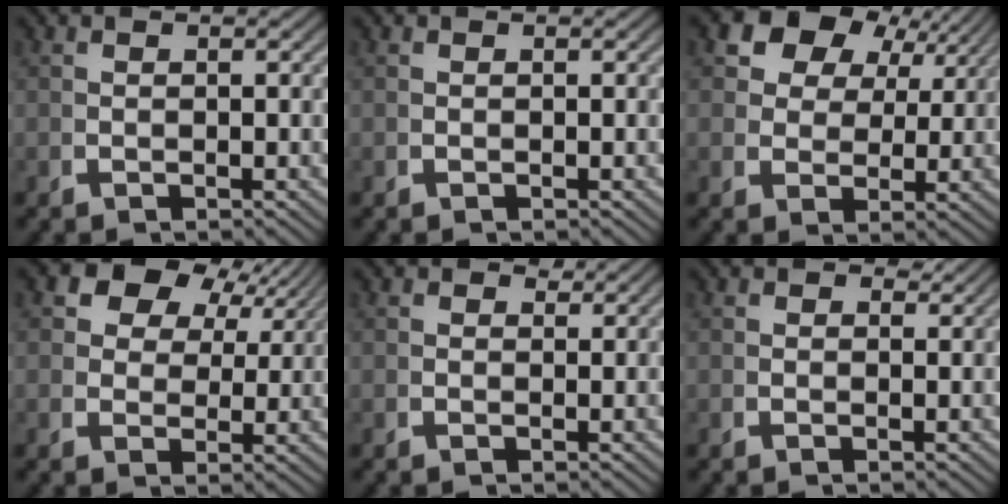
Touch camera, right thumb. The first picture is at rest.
{"total": 0.0}
{"total": 8.2, "force": [3.8, 5.4, 4.9], "torque": [-0.103, -0.008, 0.072]}
{"total": 7.2, "force": [3.4, 4.6, 4.3], "torque": [-0.082, -0.002, 0.060]}
{"total": 1.5, "force": [1.1, 0.8, 0.5], "torque": [-0.002, 0.000, 0.016]}
{"total": 1.4, "force": [1.1, 0.8, 0.4], "torque": [-0.005, -0.001, 0.015]}